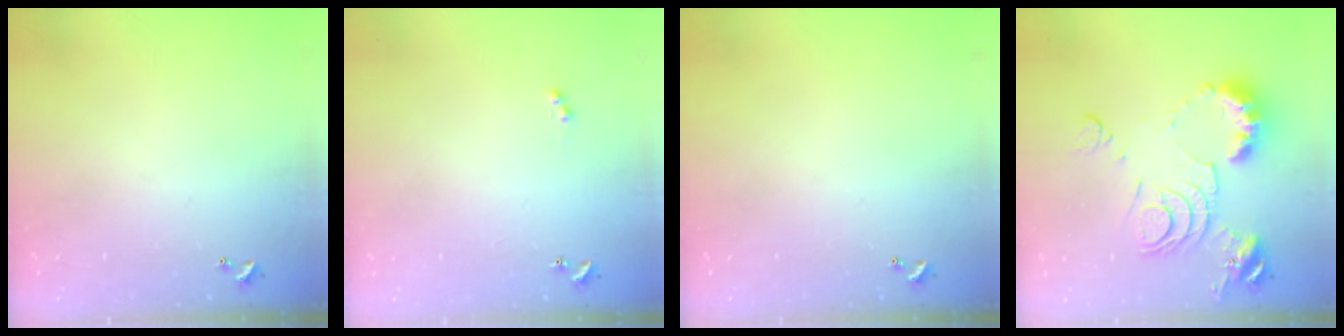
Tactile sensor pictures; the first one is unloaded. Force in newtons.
{"total": 1.0, "press": 0.9, "slide": 0.5}
{"total": 0.0}
{"total": 11.9, "press": 11.8, "slide": 1.4}